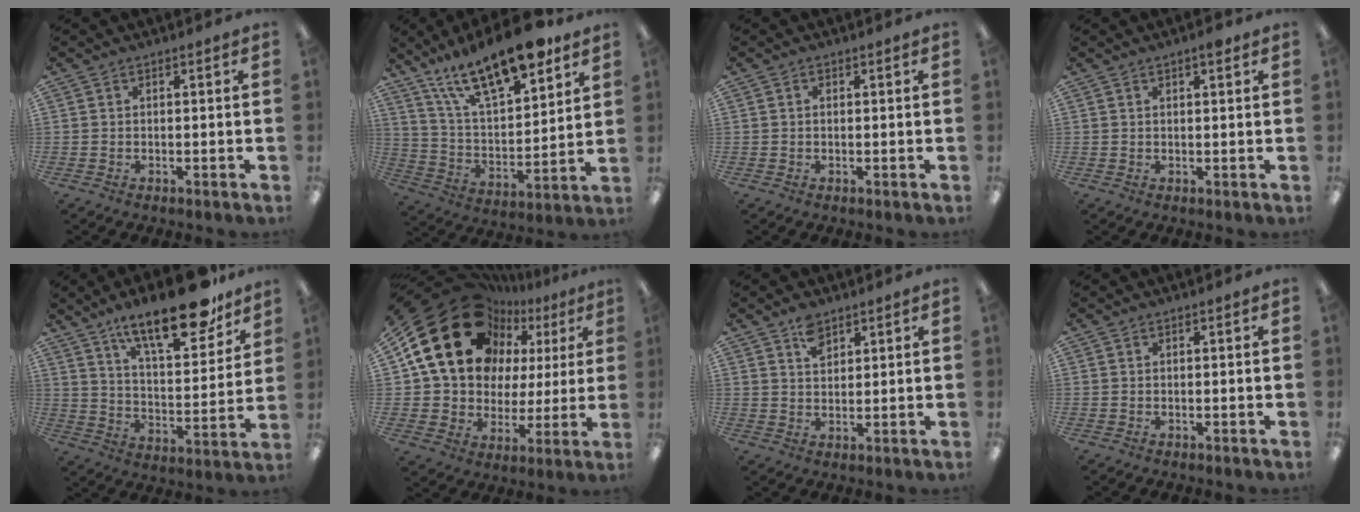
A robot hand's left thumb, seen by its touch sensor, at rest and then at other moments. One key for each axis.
{"total": 20.8, "fx": 15.4, "fy": 7.2, "fz": 12.0, "tx": -0.202, "ty": -0.090, "tz": 0.263}
{"total": 0.5, "fx": 0.1, "fy": 0.3, "fz": 0.4, "tx": -0.009, "ty": 0.003, "tz": 0.001}
{"total": 2.0, "fx": 1.3, "fy": 0.6, "fz": 1.4, "tx": -0.022, "ty": 0.001, "tz": 0.019}
{"total": 20.8, "fx": 15.2, "fy": 6.6, "fz": 12.5, "tx": -0.187, "ty": -0.093, "tz": 0.251}
{"total": 24.2, "fx": 11.6, "fy": 16.9, "fz": 12.8, "tx": -0.234, "ty": -0.063, "tz": 0.223}
{"total": 4.7, "fx": 3.3, "fy": 2.7, "fz": 2.1, "tx": -0.025, "ty": -0.013, "tz": 0.058}
{"total": 0.0}